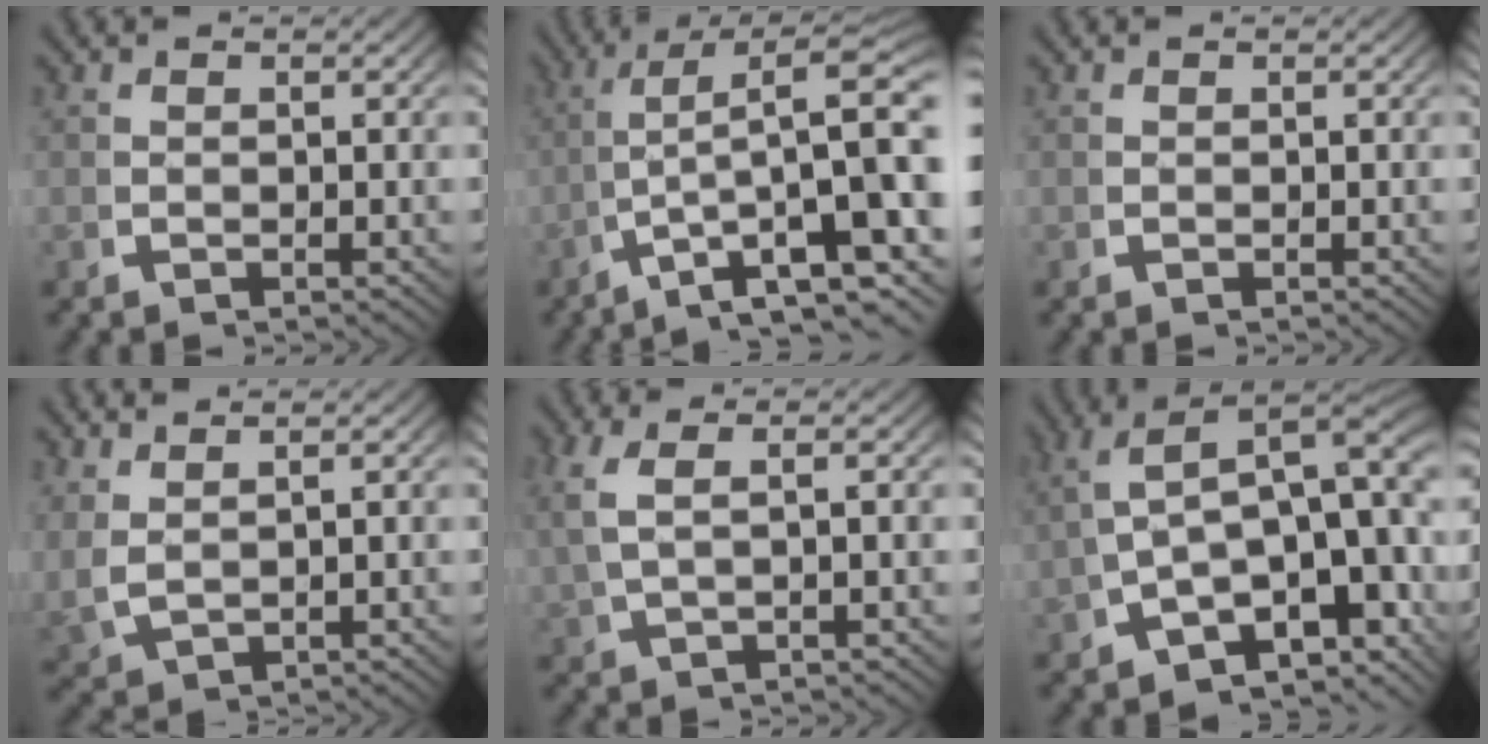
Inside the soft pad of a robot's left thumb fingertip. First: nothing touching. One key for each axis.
{"total": 11.8, "fx": -0.6, "fy": 5.3, "fz": 10.5, "tx": -0.167, "ty": -0.023, "tz": 0.008}
{"total": 0.0}
{"total": 3.0, "fx": 1.5, "fy": 1.9, "fz": 1.8, "tx": -0.056, "ty": -0.003, "tz": 0.043}
{"total": 3.1, "fx": 0.9, "fy": 0.9, "fz": 2.8, "tx": -0.069, "ty": 0.009, "tz": 0.025}
{"total": 14.8, "fx": -0.8, "fy": 9.7, "fz": 11.2, "tx": -0.181, "ty": -0.032, "tz": -0.009}